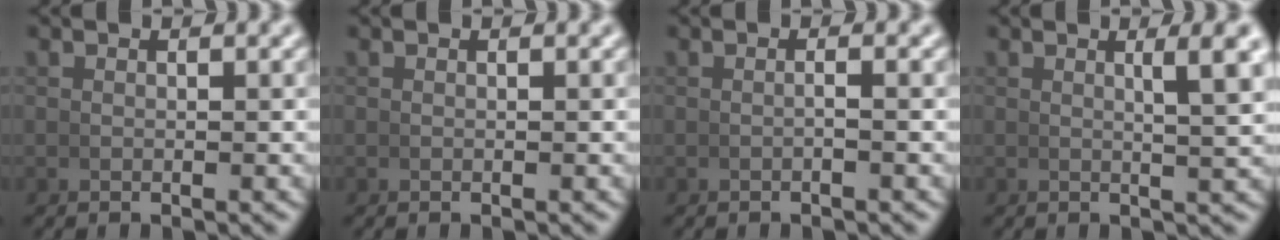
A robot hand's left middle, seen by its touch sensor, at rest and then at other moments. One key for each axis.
{"total": 0.0}
{"total": 0.5, "fx": -0.2, "fy": -0.1, "fz": 0.5, "tx": -0.013, "ty": 0.004, "tz": -0.004}
{"total": 3.1, "fx": 1.4, "fy": 0.1, "fz": 2.7, "tx": -0.031, "ty": 0.005, "tz": 0.022}